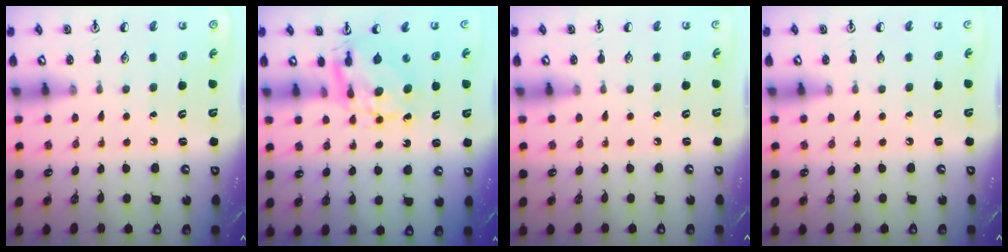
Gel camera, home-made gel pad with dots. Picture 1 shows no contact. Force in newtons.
{"total": 7.5, "press": 7.5, "slide": 0.7}
{"total": 0.0}
{"total": 0.0}